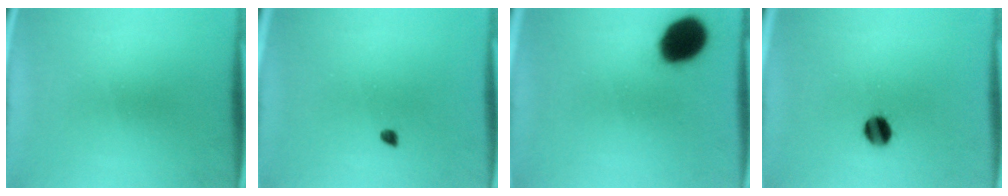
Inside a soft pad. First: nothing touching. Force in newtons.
{"total": 1.0}
{"total": 13.7}
{"total": 5.3}